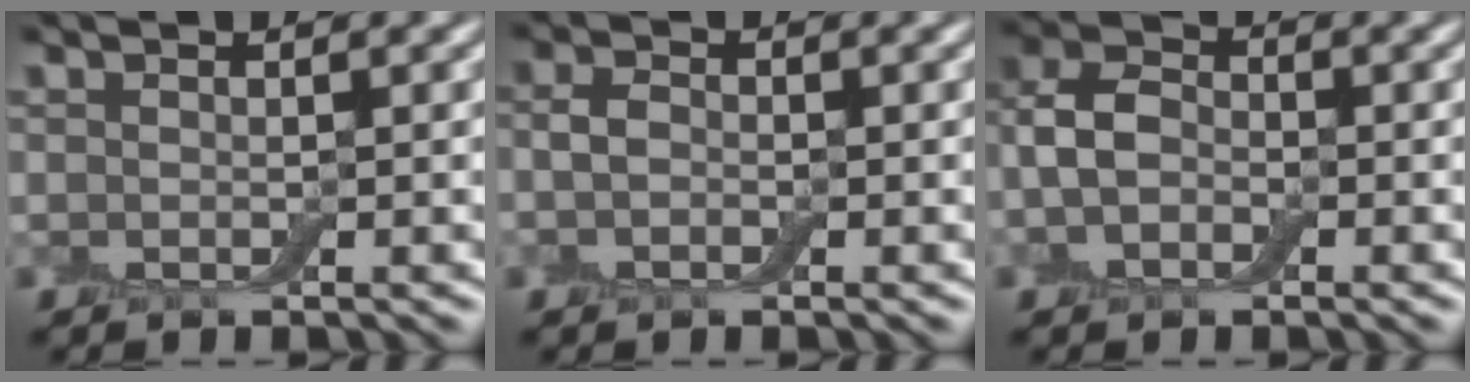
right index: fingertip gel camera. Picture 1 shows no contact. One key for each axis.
{"total": 1.5, "fx": -0.3, "fy": 1.2, "fz": 1.0, "tx": -0.019, "ty": 0.005, "tz": -0.011}
{"total": 3.6, "fx": -0.7, "fy": 2.7, "fz": 2.3, "tx": -0.050, "ty": 0.008, "tz": -0.023}